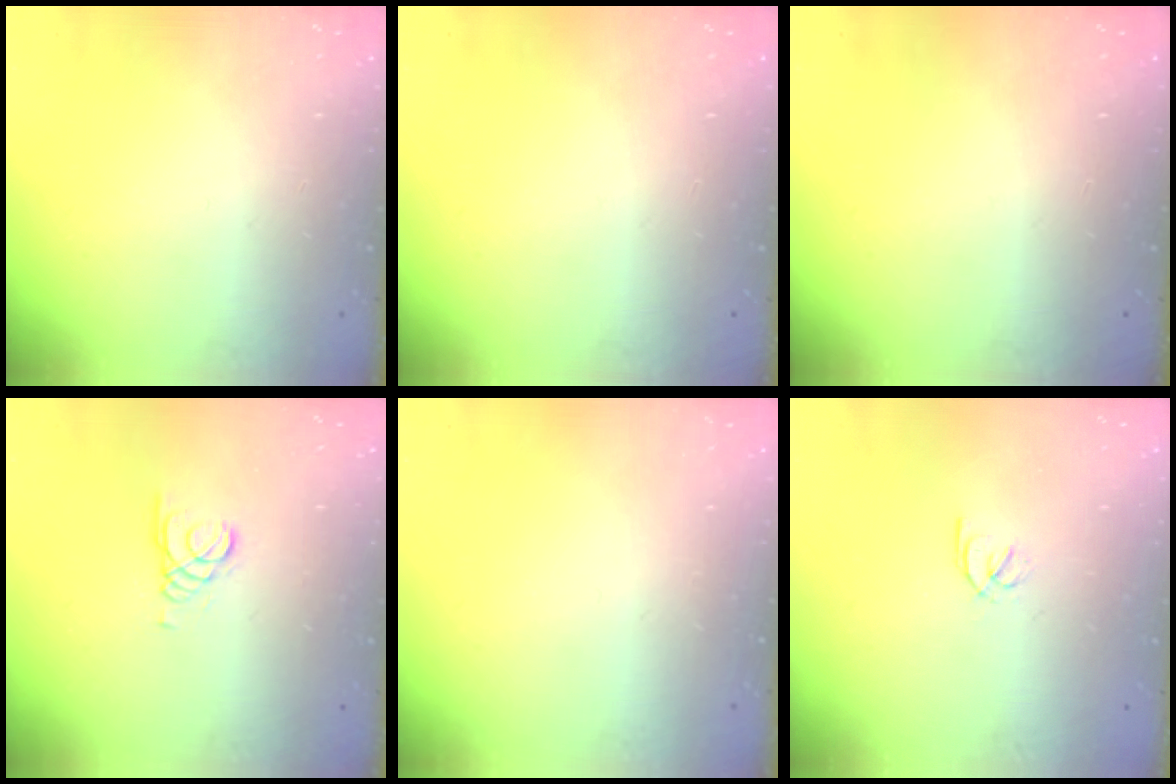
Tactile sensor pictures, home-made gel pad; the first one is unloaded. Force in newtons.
{"total": 0.0}
{"total": 0.0}
{"total": 1.3, "press": 1.3, "slide": 0.1}
{"total": 0.0}
{"total": 2.0, "press": 2.0, "slide": 0.3}